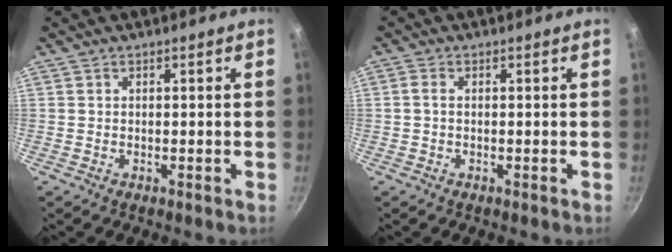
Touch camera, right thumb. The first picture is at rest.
{"total": 1.4, "force": [0.0, 0.9, 1.0], "torque": [-0.024, 0.005, -0.003]}